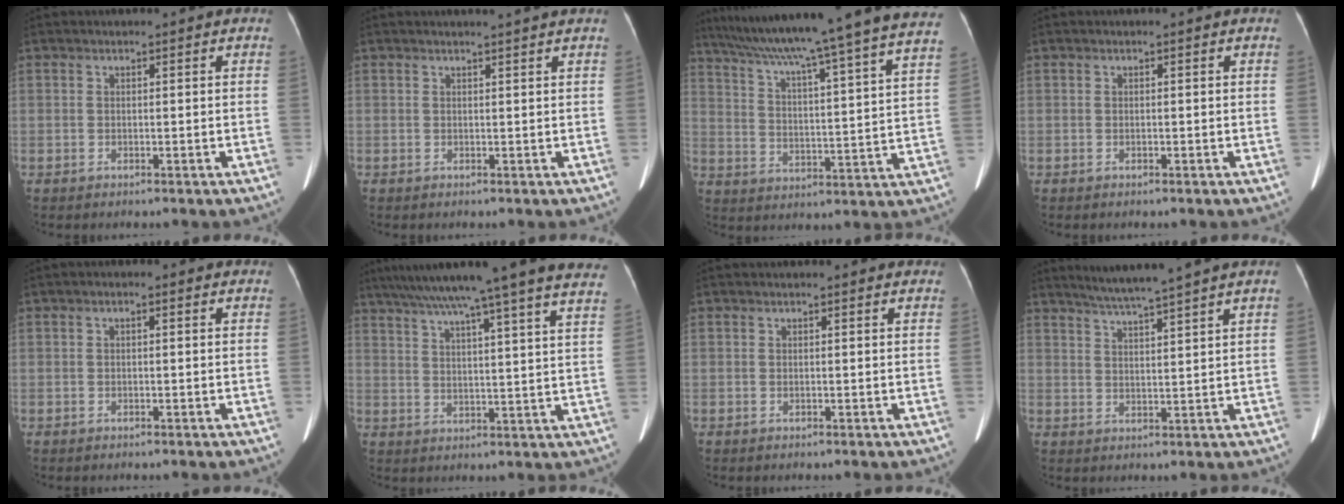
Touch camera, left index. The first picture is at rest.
{"total": 2.3, "force": [2.1, -0.4, 0.8], "torque": [-0.010, 0.010, 0.025]}
{"total": 29.8, "force": [26.2, -1.7, 14.1], "torque": [-0.235, -0.050, 0.347]}
{"total": 0.0}
{"total": 0.9, "force": [-0.1, 0.3, 0.8], "torque": [-0.015, 0.003, -0.004]}
{"total": 26.7, "force": [22.8, -1.1, 14.0], "torque": [-0.230, -0.020, 0.299]}
{"total": 2.5, "force": [2.2, 0.8, 0.8], "torque": [-0.010, 0.023, 0.017]}
{"total": 7.8, "force": [6.5, -1.7, 3.9], "torque": [-0.064, 0.007, 0.103]}